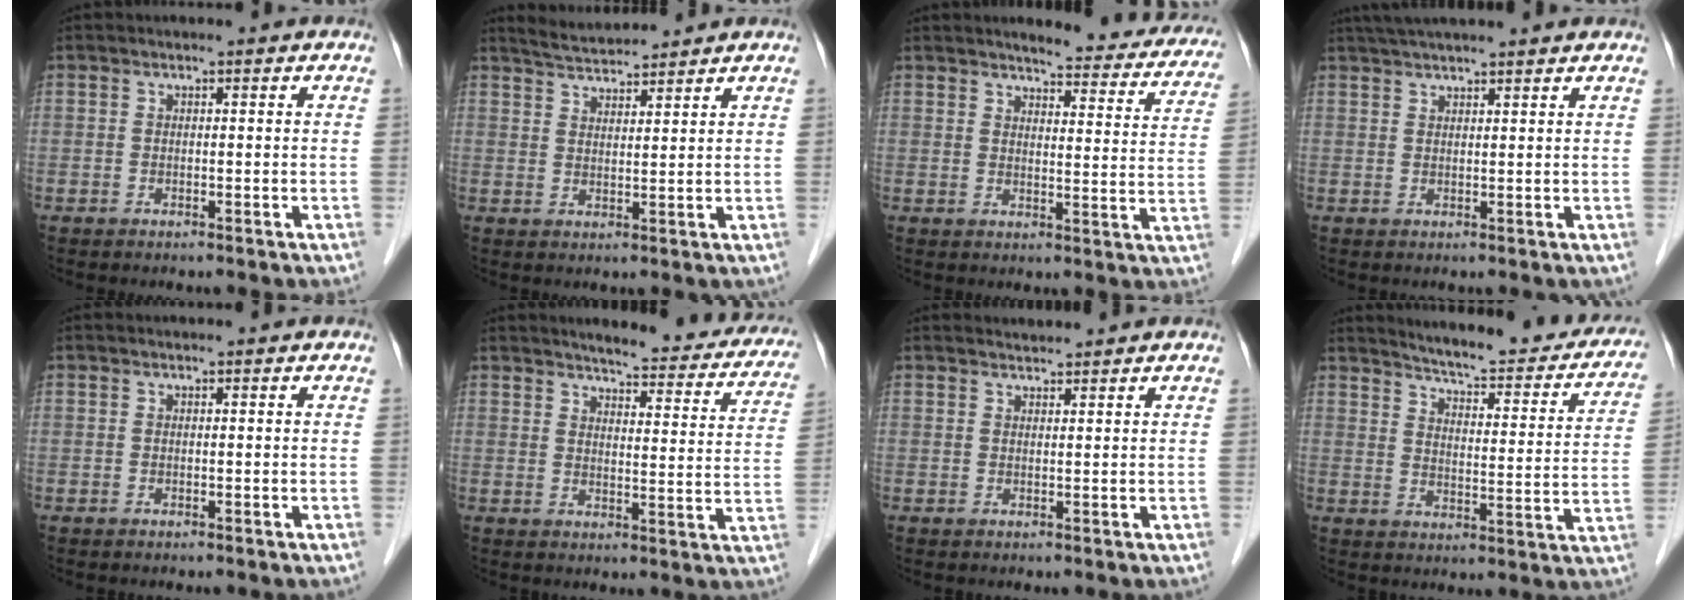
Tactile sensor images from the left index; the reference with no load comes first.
{"total": 4.6, "force": [4.6, -0.1, 0.5], "torque": [-0.016, 0.021, 0.086]}
{"total": 15.3, "force": [14.0, 3.0, 5.5], "torque": [-0.036, -0.036, 0.139]}
{"total": 10.2, "force": [8.9, 0.5, 4.9], "torque": [-0.079, 0.043, 0.123]}
{"total": 0.0}
{"total": 18.3, "force": [16.6, 3.4, 7.0], "torque": [-0.063, -0.039, 0.179]}
{"total": 1.5, "force": [1.5, -0.1, -0.2], "torque": [-0.006, 0.008, 0.030]}
{"total": 21.5, "force": [19.3, 3.8, 8.7], "torque": [-0.105, -0.045, 0.230]}